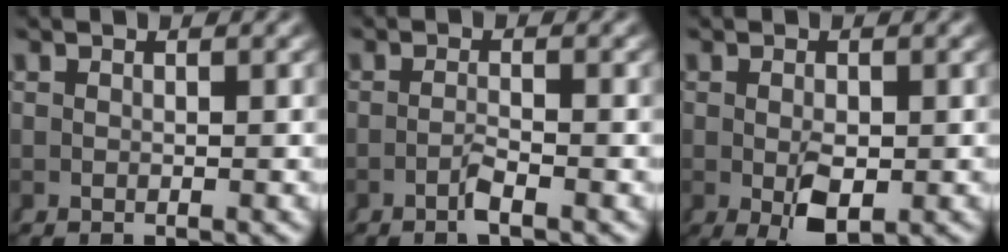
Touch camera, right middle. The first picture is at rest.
{"total": 1.7, "force": [-1.3, -0.2, 1.0], "torque": [-0.022, -0.006, -0.023]}
{"total": 4.0, "force": [-1.6, 1.6, 3.3], "torque": [-0.056, -0.029, -0.007]}